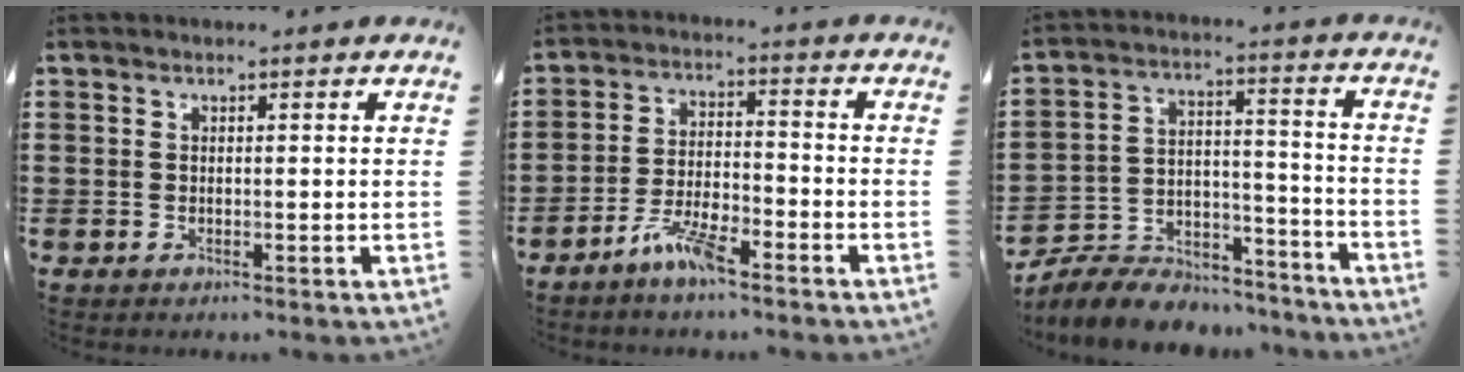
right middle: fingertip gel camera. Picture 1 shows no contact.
{"total": 5.9, "force": [-4.4, 1.2, 3.8], "torque": [-0.089, 0.000, -0.086]}
{"total": 7.9, "force": [-7.5, 2.2, 1.3], "torque": [-0.029, 0.016, -0.148]}